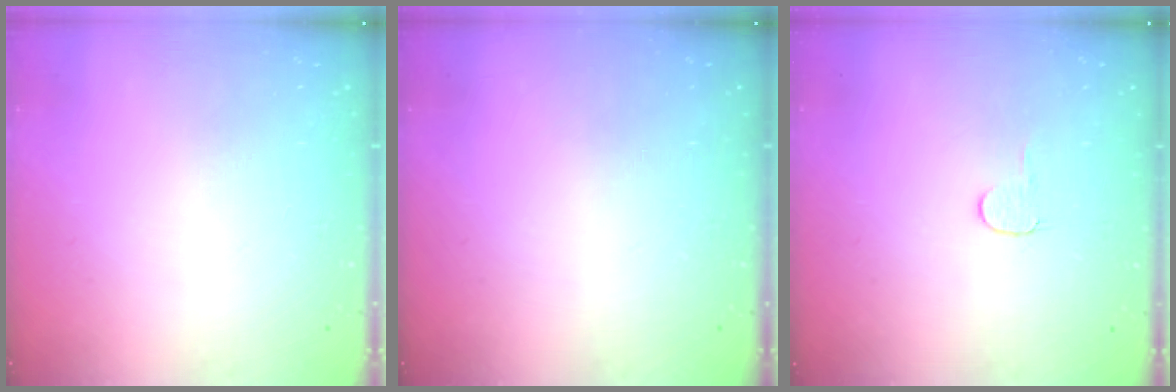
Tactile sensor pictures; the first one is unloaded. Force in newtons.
{"total": 0.0}
{"total": 3.6, "press": 3.6, "slide": 0.4}